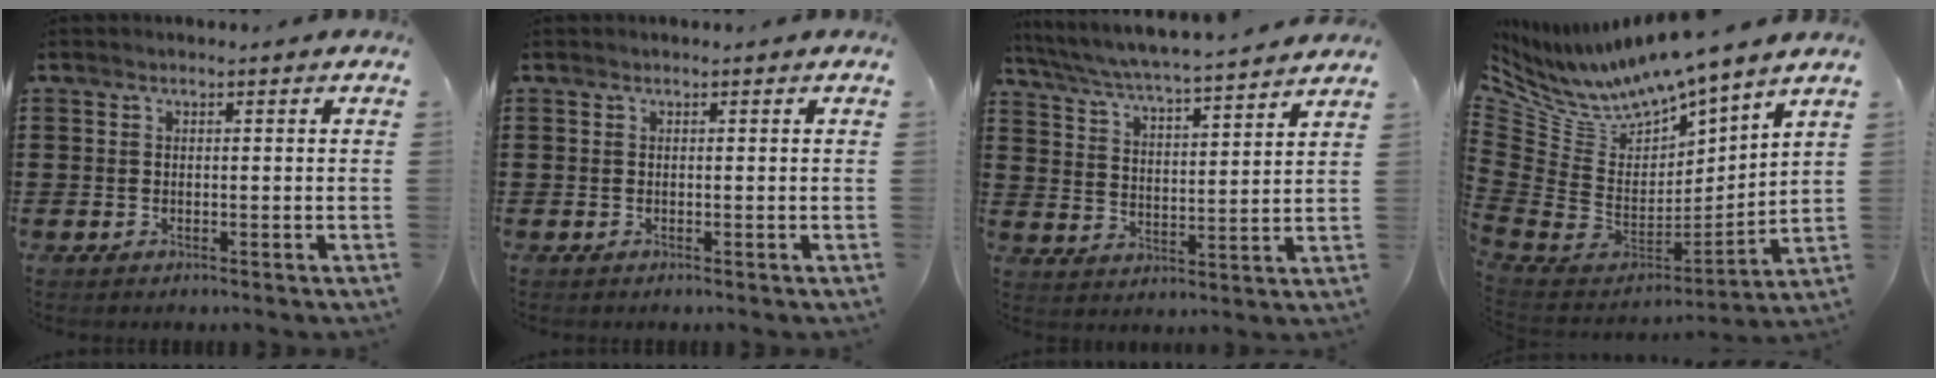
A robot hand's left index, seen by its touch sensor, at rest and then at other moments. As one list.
[{"total": 0.0}, {"total": 4.6, "force": [4.4, -0.3, 1.2], "torque": [-0.047, -0.036, 0.070]}, {"total": 8.3, "force": [8.0, 1.6, 1.6], "torque": [-0.080, -0.079, 0.138]}]